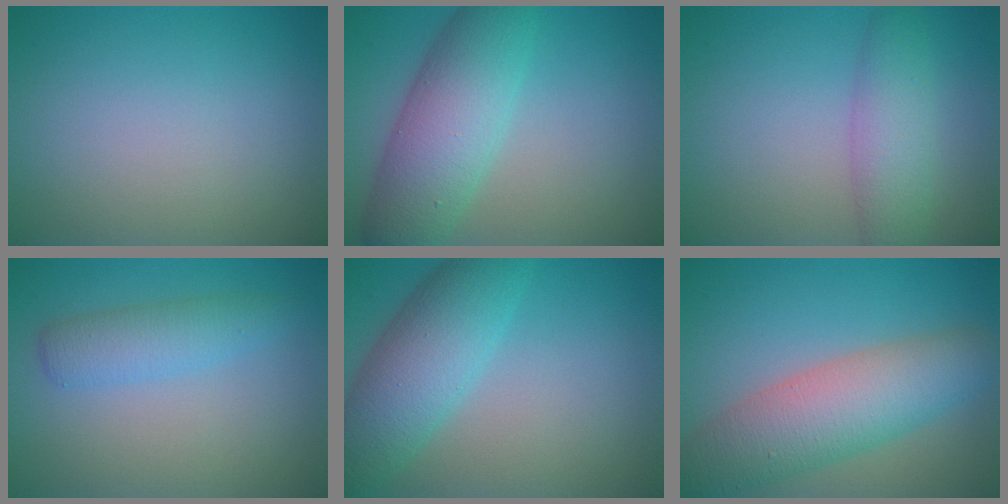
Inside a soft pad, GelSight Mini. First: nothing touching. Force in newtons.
{"total": 7.5, "press": 7.5, "slide": 0.1}
{"total": 4.0, "press": 4.0, "slide": 0.0}
{"total": 2.9, "press": 2.9, "slide": 0.1}
{"total": 6.9, "press": 6.9, "slide": 0.2}
{"total": 7.4, "press": 7.4, "slide": 0.3}